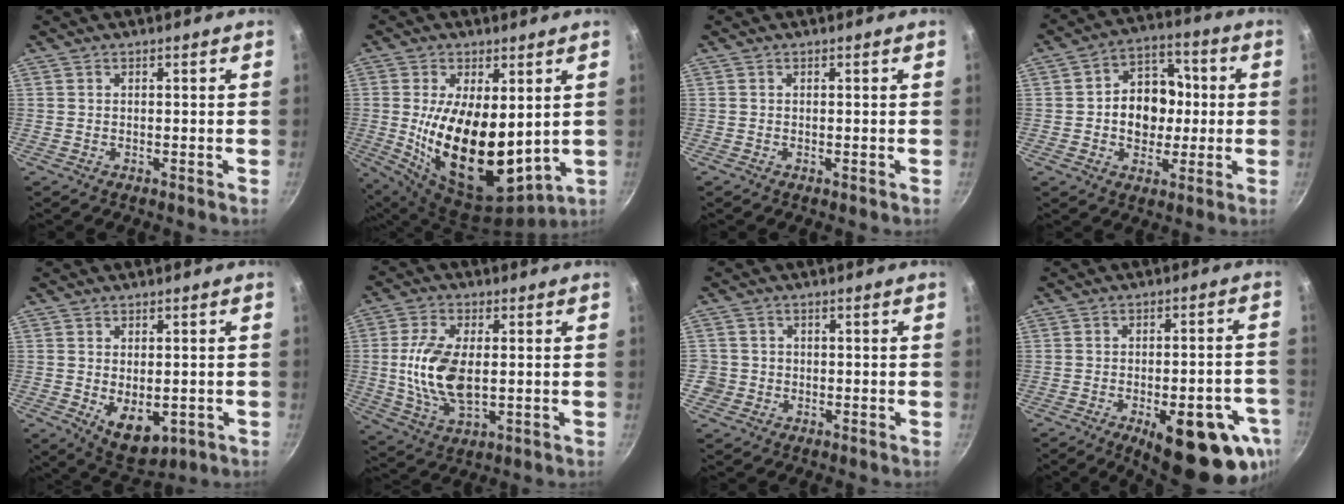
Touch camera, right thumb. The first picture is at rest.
{"total": 20.1, "force": [1.2, 10.3, 17.2], "torque": [-0.292, -0.037, 0.039]}
{"total": 0.0}
{"total": 12.5, "force": [-0.1, 10.0, 7.6], "torque": [-0.070, 0.018, -0.010]}
{"total": 8.3, "force": [-1.5, 5.0, 6.5], "torque": [-0.083, -0.011, -0.003]}
{"total": 12.5, "force": [0.3, 6.6, 10.7], "torque": [-0.210, -0.003, 0.007]}
{"total": 3.2, "force": [-0.8, 3.1, 0.6], "torque": [0.005, 0.017, -0.012]}
{"total": 19.8, "force": [-8.7, 7.8, 16.0], "torque": [-0.156, 0.018, -0.106]}